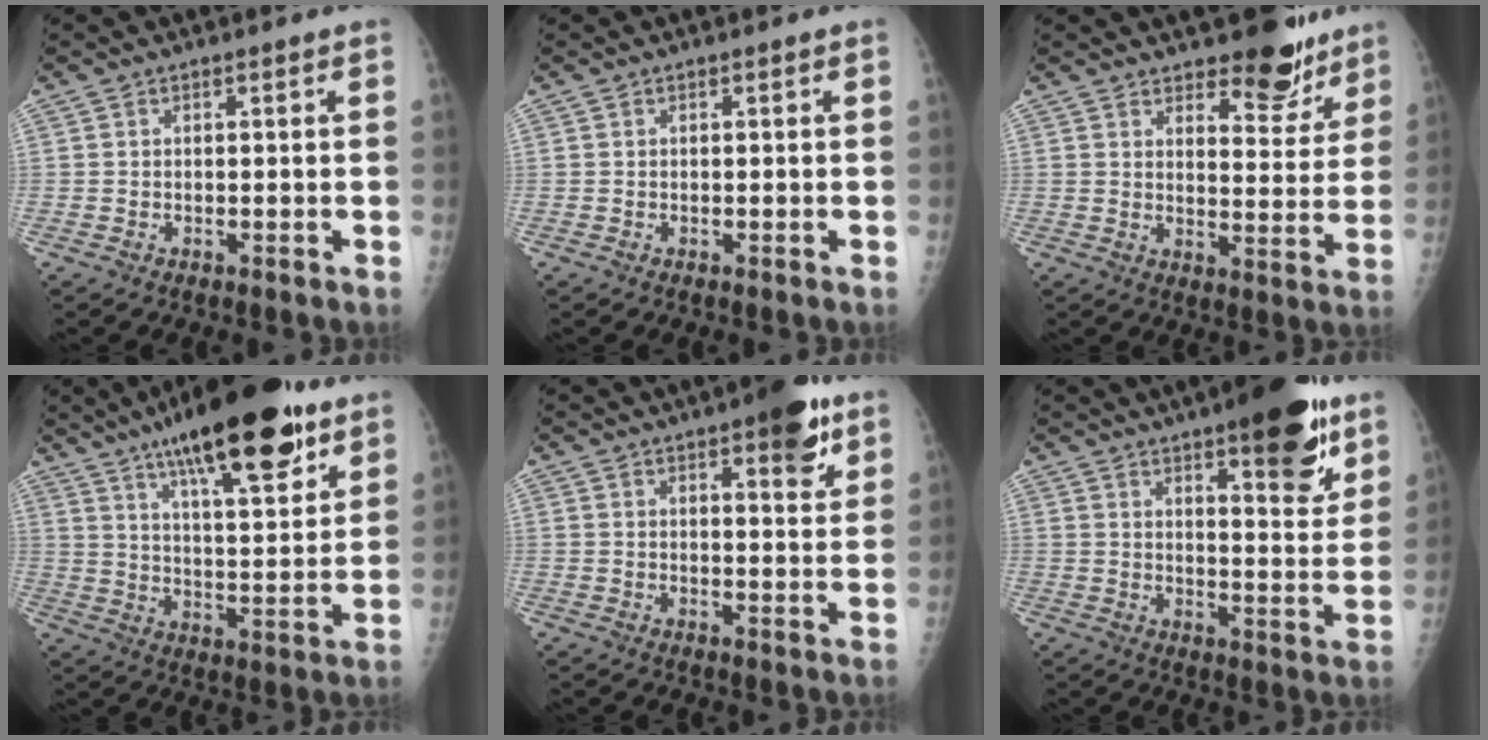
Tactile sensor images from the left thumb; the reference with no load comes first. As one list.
[{"total": 0.0}, {"total": 10.0, "force": [7.7, 4.1, 4.9], "torque": [-0.025, -0.055, 0.112]}, {"total": 22.6, "force": [14.1, 6.4, 16.5], "torque": [-0.237, -0.049, 0.221]}, {"total": 9.0, "force": [5.2, 2.8, 6.8], "torque": [-0.073, -0.023, 0.065]}, {"total": 16.1, "force": [9.7, 4.9, 11.8], "torque": [-0.125, -0.051, 0.138]}]